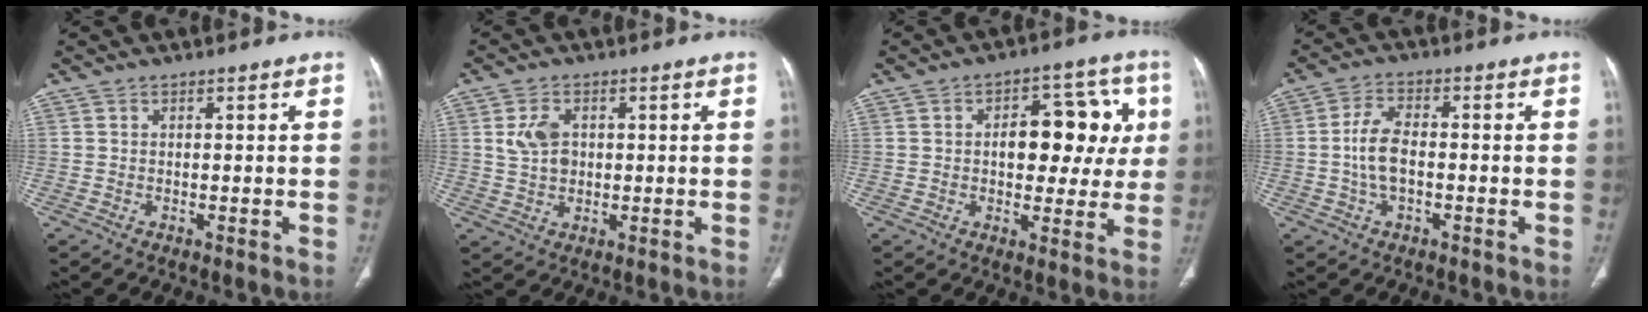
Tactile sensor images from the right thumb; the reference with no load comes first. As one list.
[{"total": 5.5, "force": [1.0, 3.9, 3.7], "torque": [-0.064, -0.002, 0.021]}, {"total": 14.2, "force": [2.0, 8.4, 11.3], "torque": [-0.093, 0.020, 0.028]}, {"total": 6.3, "force": [-0.8, 3.2, 5.3], "torque": [-0.113, 0.015, -0.018]}]